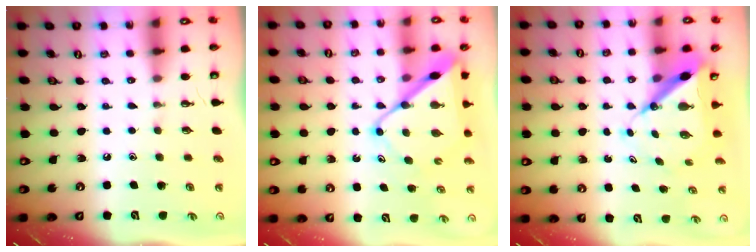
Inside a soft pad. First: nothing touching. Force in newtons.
{"total": 12.5, "press": 12.5, "slide": 1.1}
{"total": 8.5, "press": 8.5, "slide": 0.8}